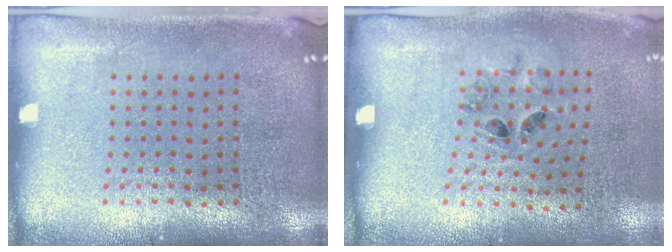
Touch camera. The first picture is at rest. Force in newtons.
{"total": 1.3, "press": 0.8, "slide": 1.1}